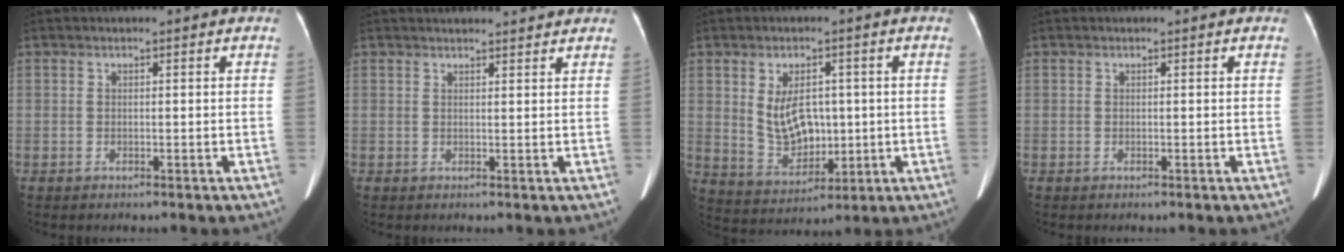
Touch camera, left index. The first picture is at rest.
{"total": 7.0, "force": [6.6, 1.0, 1.9], "torque": [-0.021, 0.021, 0.075]}
{"total": 7.9, "force": [0.9, 4.9, 6.1], "torque": [-0.122, 0.002, 0.034]}
{"total": 0.0}